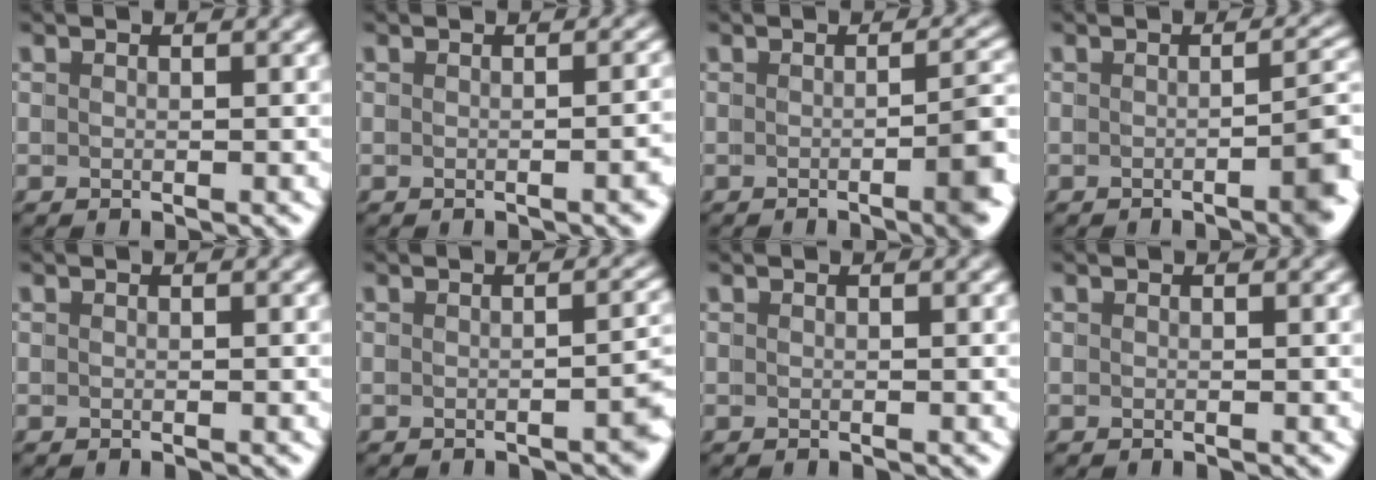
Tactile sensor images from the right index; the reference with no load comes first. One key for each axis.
{"total": 1.2, "fx": -0.7, "fy": -0.2, "fz": 1.0, "tx": -0.002, "ty": 0.007, "tz": -0.013}
{"total": 4.0, "fx": -1.6, "fy": 0.1, "fz": 3.6, "tx": -0.026, "ty": 0.004, "tz": -0.028}
{"total": 3.7, "fx": -1.7, "fy": 0.3, "fz": 3.2, "tx": -0.022, "ty": 0.003, "tz": -0.028}
{"total": 0.0}
{"total": 2.2, "fx": -1.1, "fy": 0.5, "fz": 1.8, "tx": -0.002, "ty": 0.003, "tz": -0.019}
{"total": 0.0}
{"total": 0.0}